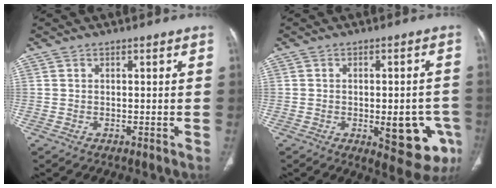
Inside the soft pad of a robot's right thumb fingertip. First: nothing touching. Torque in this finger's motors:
{"motor_torque": [2.67, 2.34, 0.93, 0.06, 0.22]}